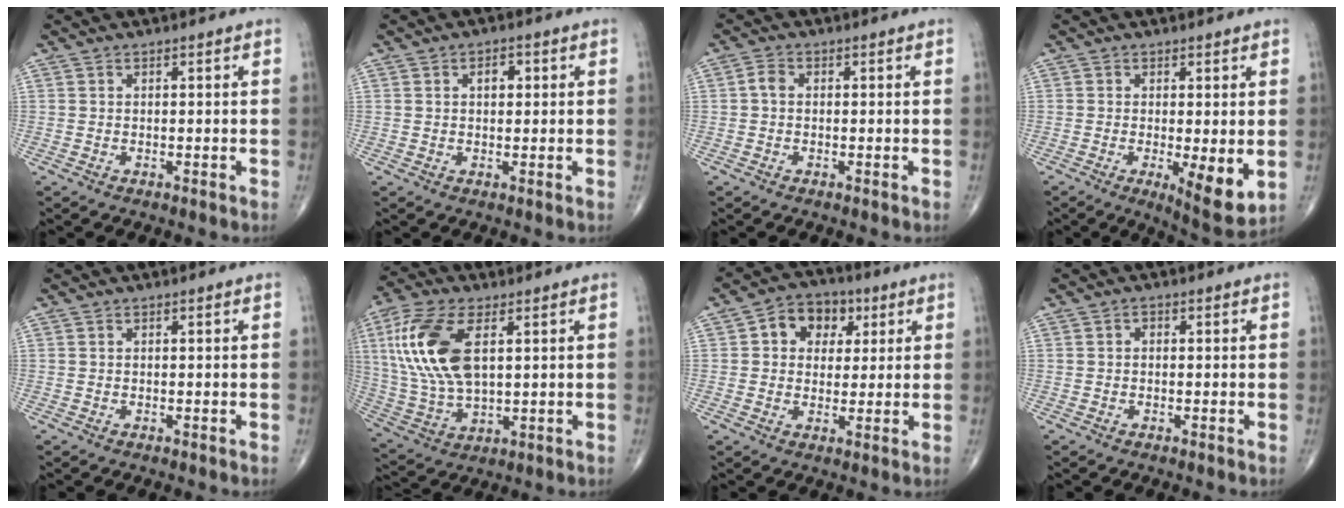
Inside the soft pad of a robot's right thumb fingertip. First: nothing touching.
{"total": 2.8, "force": [0.8, 1.6, 2.1], "torque": [-0.025, 0.003, 0.010]}
{"total": 1.8, "force": [-0.1, 1.3, 1.3], "torque": [-0.021, 0.004, -0.007]}
{"total": 7.8, "force": [-1.4, 2.3, 7.3], "torque": [-0.106, -0.024, -0.018]}
{"total": 0.0}
{"total": 17.2, "force": [4.4, 8.6, 14.2], "torque": [-0.307, -0.006, 0.089]}
{"total": 8.8, "force": [2.8, 7.0, 4.7], "torque": [-0.029, 0.004, 0.036]}
{"total": 1.0, "force": [0.1, 0.7, 0.7], "torque": [-0.010, 0.006, 0.000]}